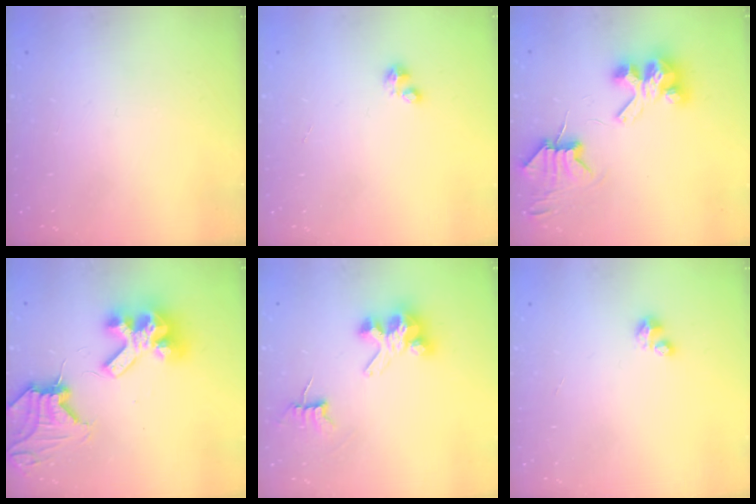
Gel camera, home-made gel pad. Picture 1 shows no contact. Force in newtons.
{"total": 0.9, "press": 0.9, "slide": 0.1}
{"total": 6.3, "press": 6.3, "slide": 0.8}
{"total": 16.5, "press": 16.4, "slide": 1.7}
{"total": 6.9, "press": 6.9, "slide": 0.5}
{"total": 2.5, "press": 2.5, "slide": 0.3}